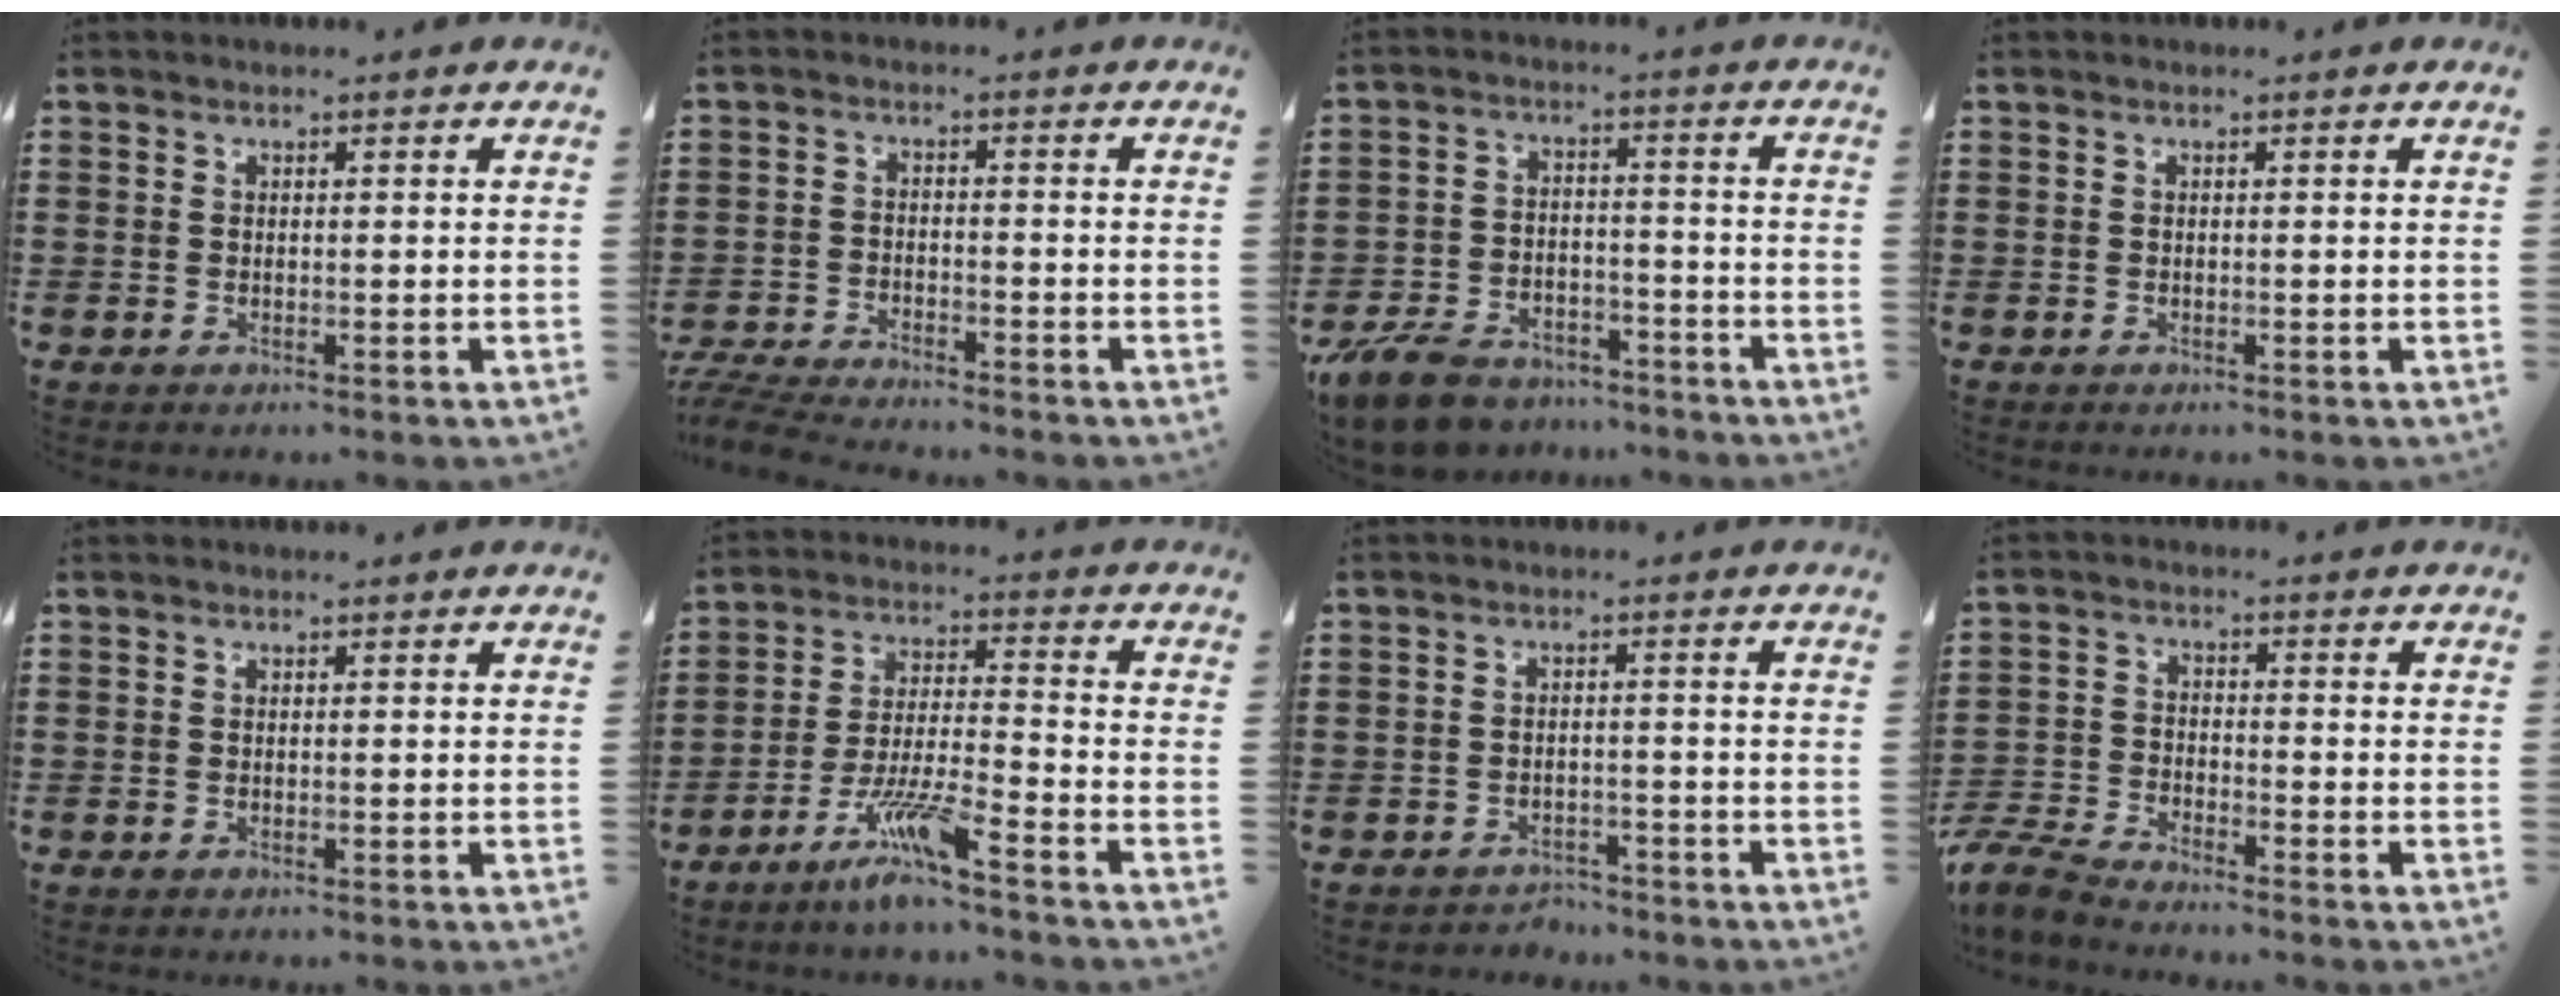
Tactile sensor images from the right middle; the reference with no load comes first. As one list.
[{"total": 5.0, "force": [-4.9, 0.3, 1.0], "torque": [-0.042, -0.007, -0.105]}, {"total": 7.7, "force": [-6.8, 2.5, 2.5], "torque": [-0.067, 0.014, -0.136]}, {"total": 0.0}, {"total": 0.0}, {"total": 8.3, "force": [-6.4, 0.0, 5.3], "torque": [-0.112, -0.013, -0.123]}, {"total": 2.3, "force": [-2.2, 0.6, -0.2], "torque": [-0.005, 0.001, -0.051]}, {"total": 5.1, "force": [-4.9, 0.6, 1.4], "torque": [-0.058, -0.011, -0.106]}]